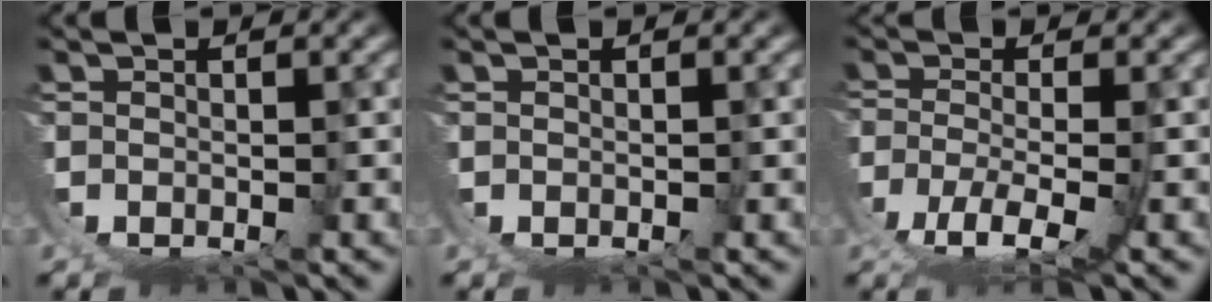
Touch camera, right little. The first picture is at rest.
{"total": 0.0}
{"total": 3.3, "force": [0.0, 0.8, 3.2], "torque": [-0.090, -0.020, 0.014]}